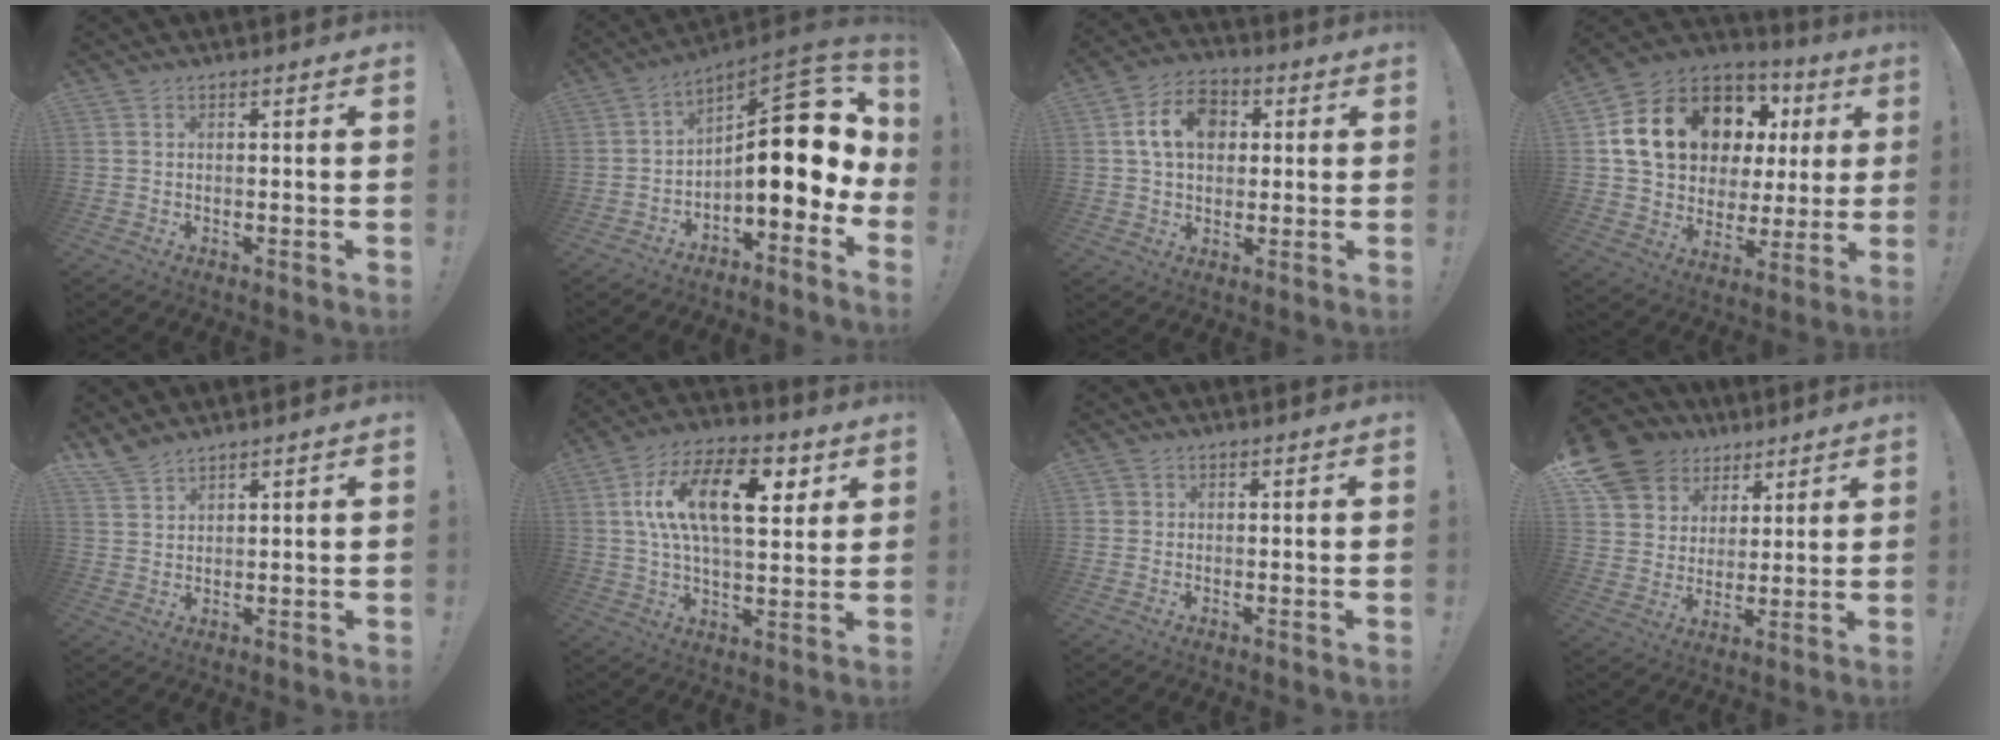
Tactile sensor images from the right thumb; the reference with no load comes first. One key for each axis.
{"total": 16.8, "fx": 1.5, "fy": 7.2, "fz": 15.1, "tx": -0.199, "ty": -0.016, "tz": 0.031}
{"total": 12.1, "fx": 3.0, "fy": 9.1, "fz": 7.5, "tx": -0.119, "ty": 0.015, "tz": 0.060}
{"total": 19.4, "fx": 8.3, "fy": 12.9, "fz": 11.9, "tx": -0.192, "ty": -0.034, "tz": 0.172}
{"total": 4.5, "fx": 4.1, "fy": 1.3, "fz": 1.5, "tx": -0.033, "ty": -0.024, "tz": 0.079}
{"total": 19.2, "fx": 5.9, "fy": 9.2, "fz": 15.7, "tx": -0.280, "ty": -0.001, "tz": 0.090}
{"total": 1.3, "fx": 0.3, "fy": 1.3, "fz": 0.3, "tx": -0.012, "ty": 0.005, "tz": 0.007}
{"total": 14.0, "fx": 7.8, "fy": 10.8, "fz": 4.3, "tx": -0.074, "ty": -0.043, "tz": 0.163}